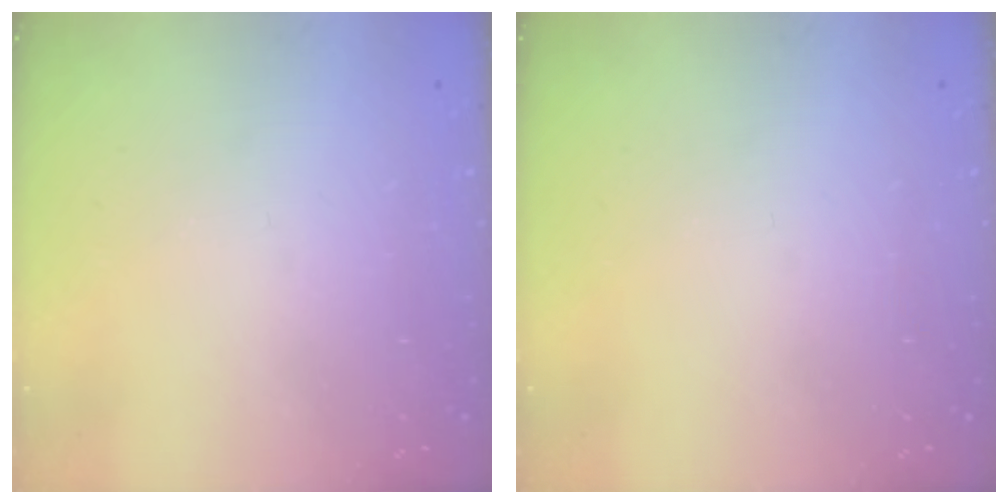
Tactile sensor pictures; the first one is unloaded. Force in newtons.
{"total": 0.0}